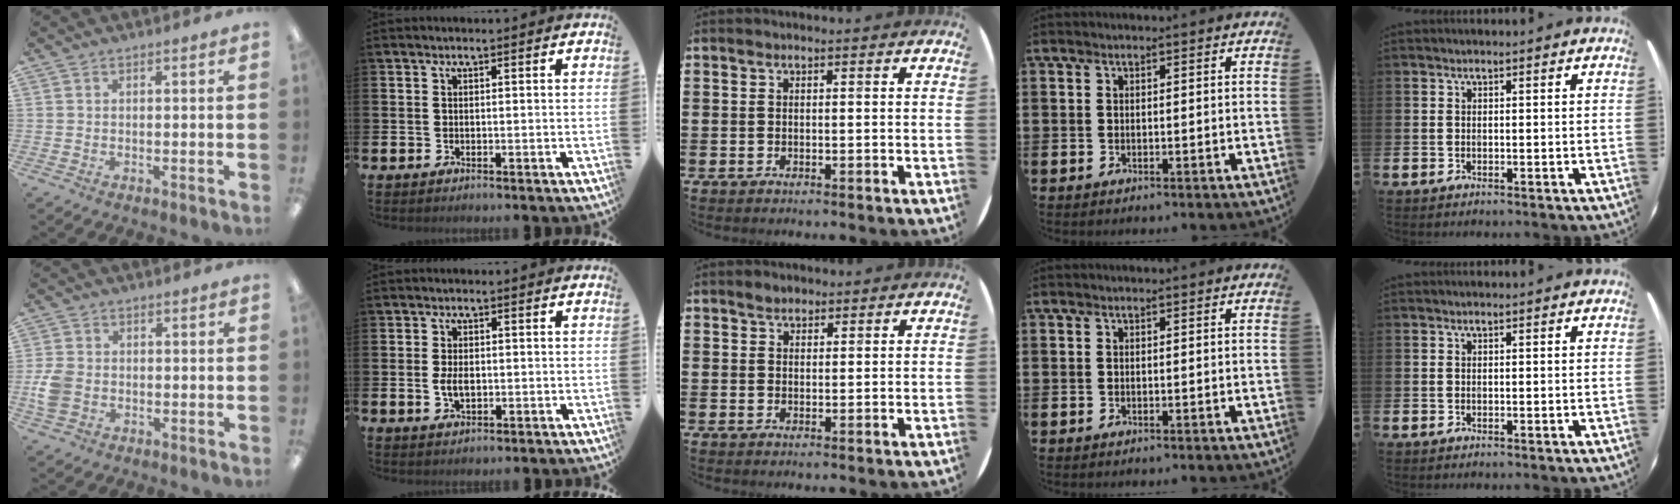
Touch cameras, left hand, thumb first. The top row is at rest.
{"thumb": {"total": 6.4, "force": [-1.3, 5.0, 3.7], "torque": [-0.072, 0.008, -0.022]}, "index": {"total": 2.9, "force": [-0.2, 1.7, 2.3], "torque": [-0.030, 0.000, -0.008]}, "middle": {"total": 1.7, "force": [1.5, 0.7, 0.4], "torque": [-0.002, 0.000, 0.027]}}